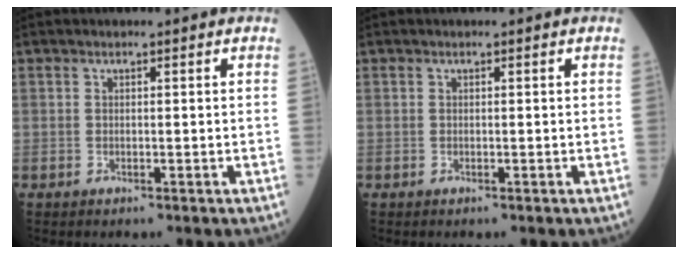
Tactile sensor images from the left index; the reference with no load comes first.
{"total": 0.0}